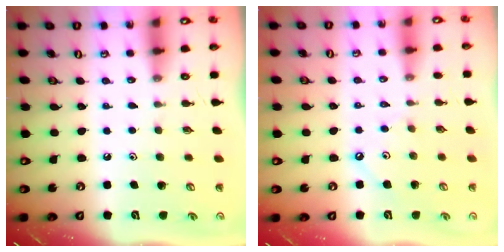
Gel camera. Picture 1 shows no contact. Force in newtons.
{"total": 1.8, "press": 1.8, "slide": 0.0}